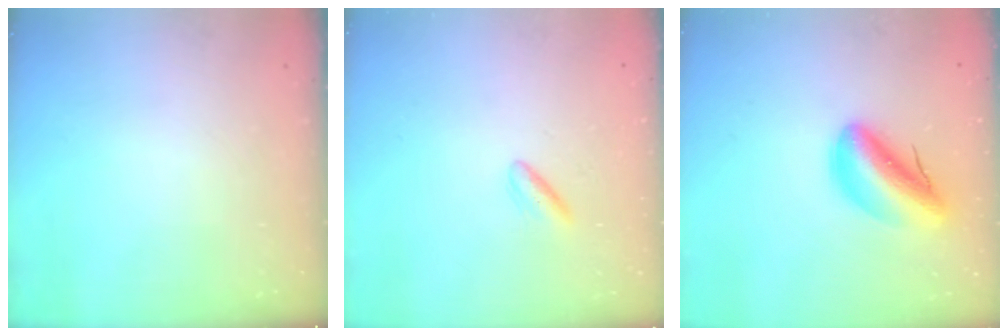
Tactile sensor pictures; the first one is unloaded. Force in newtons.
{"total": 2.7, "press": 2.4, "slide": 1.2}
{"total": 10.2, "press": 9.7, "slide": 3.0}